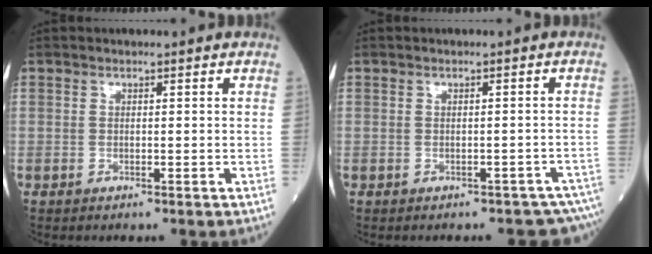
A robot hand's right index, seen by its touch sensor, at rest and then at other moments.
{"total": 6.5, "force": [-4.7, 3.0, 3.3], "torque": [-0.042, 0.028, -0.056]}